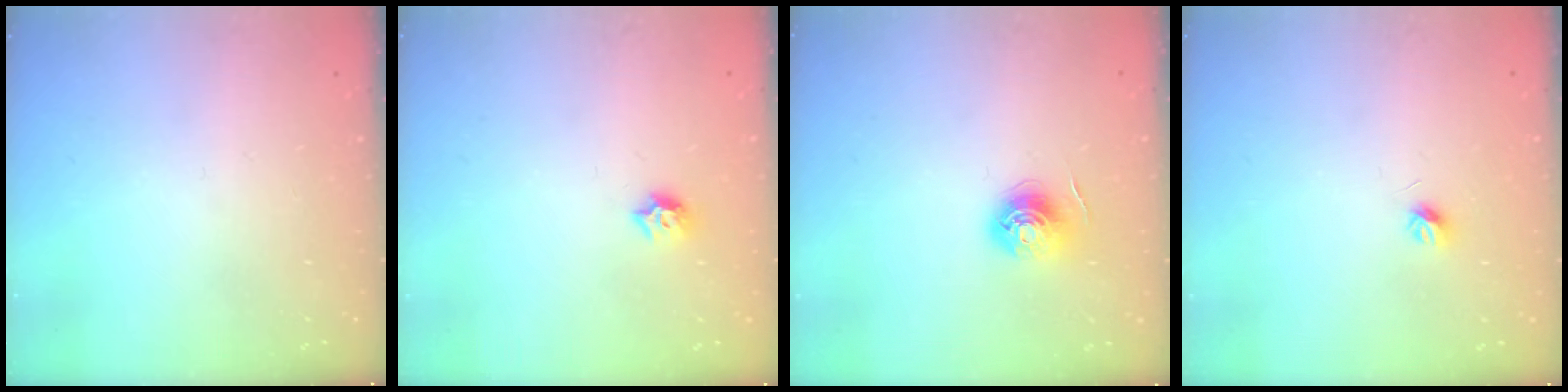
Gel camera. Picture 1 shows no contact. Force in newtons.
{"total": 6.3, "press": 6.3, "slide": 0.2}
{"total": 6.1, "press": 6.1, "slide": 0.5}
{"total": 4.0, "press": 3.9, "slide": 0.9}